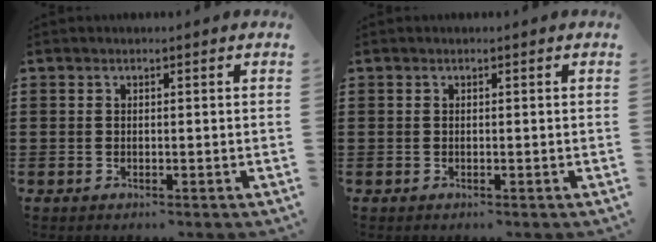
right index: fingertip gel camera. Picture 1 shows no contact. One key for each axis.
{"total": 0.0}